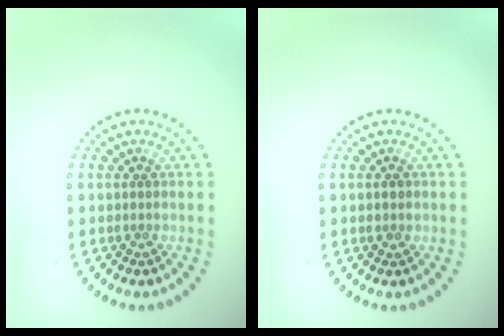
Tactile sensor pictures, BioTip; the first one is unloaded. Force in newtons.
{"total": 0.8, "press": 0.8, "slide": 0.1}